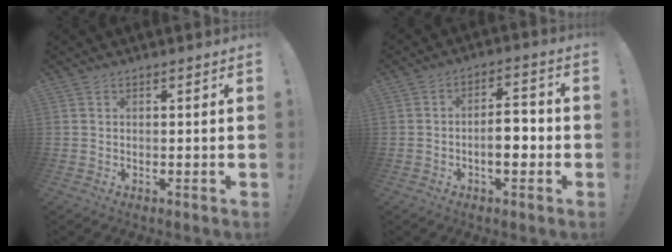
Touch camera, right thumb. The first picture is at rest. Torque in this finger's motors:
{"motor_torque": [1.05, 1.19, 0.45, -0.32, 0.00]}